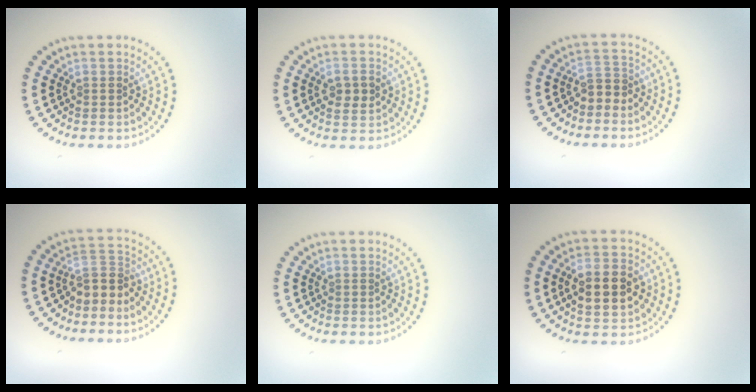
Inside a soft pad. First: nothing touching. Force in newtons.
{"total": 2.3, "press": 2.3, "slide": 0.2}
{"total": 1.8, "press": 1.5, "slide": 0.9}
{"total": 2.4, "press": 2.0, "slide": 1.5}
{"total": 0.0}
{"total": 5.0, "press": 5.0, "slide": 0.2}